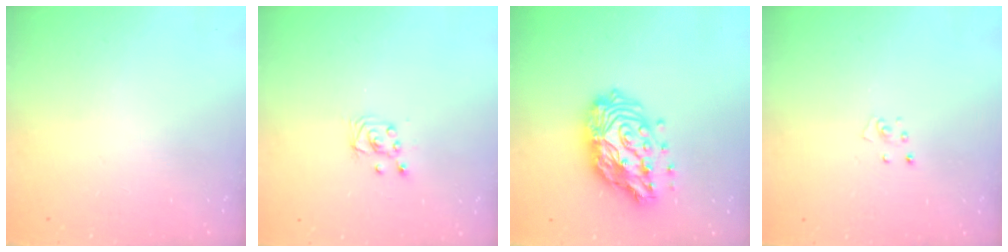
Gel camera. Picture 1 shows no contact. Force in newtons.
{"total": 3.4, "press": 3.4, "slide": 0.3}
{"total": 16.8, "press": 16.7, "slide": 1.6}
{"total": 3.3, "press": 3.3, "slide": 0.3}